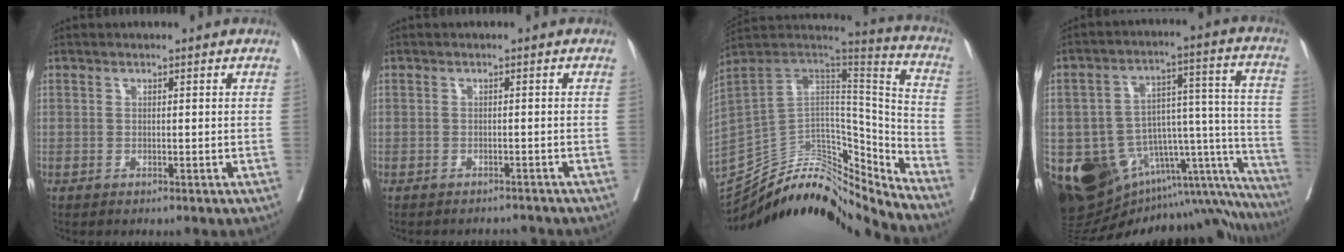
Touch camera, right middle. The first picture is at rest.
{"total": 2.8, "force": [-2.7, 0.4, -0.1], "torque": [0.007, -0.004, -0.036]}
{"total": 25.5, "force": [-23.7, 4.8, 8.0], "torque": [-0.157, 0.025, -0.378]}
{"total": 24.4, "force": [-13.5, 12.5, 16.0], "torque": [-0.178, 0.091, -0.157]}